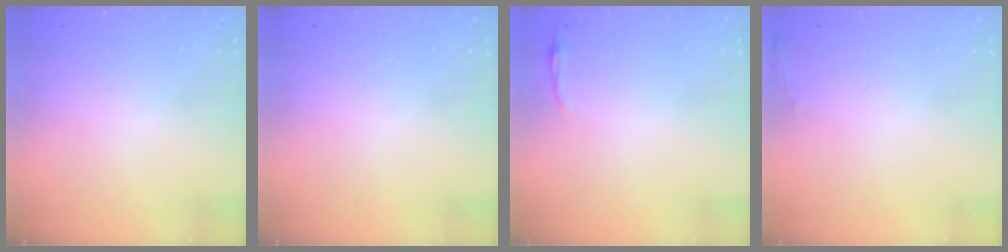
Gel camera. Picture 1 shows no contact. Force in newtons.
{"total": 0.0}
{"total": 2.8, "press": 2.8, "slide": 0.6}
{"total": 7.0, "press": 4.6, "slide": 5.3}